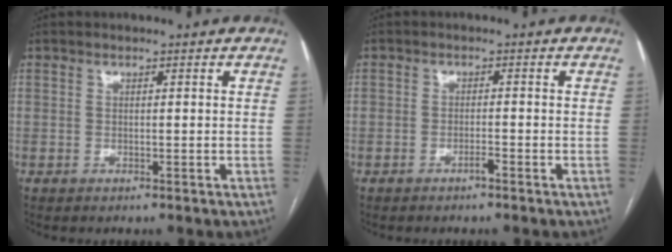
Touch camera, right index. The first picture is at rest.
{"total": 1.3, "force": [-1.0, 0.1, 0.8], "torque": [-0.014, 0.001, -0.016]}